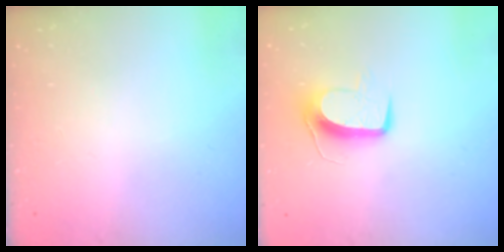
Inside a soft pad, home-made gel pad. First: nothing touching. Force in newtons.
{"total": 9.7, "press": 9.7, "slide": 0.5}